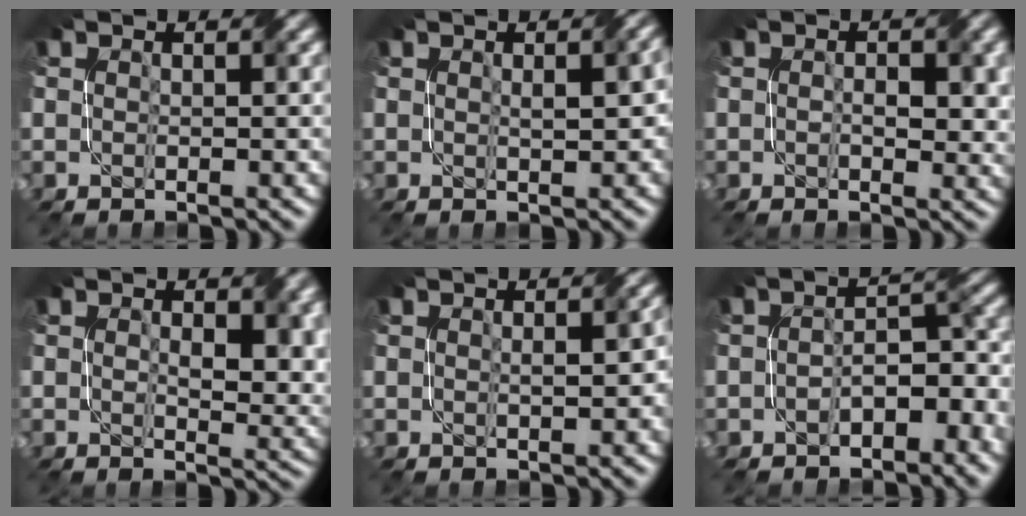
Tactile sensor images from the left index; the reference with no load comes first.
{"total": 2.3, "force": [0.4, 0.8, 2.1], "torque": [-0.025, 0.007, 0.018]}
{"total": 2.7, "force": [0.2, 1.4, 2.2], "torque": [-0.032, 0.003, 0.010]}
{"total": 4.3, "force": [1.0, 2.2, 3.6], "torque": [-0.053, 0.000, 0.027]}
{"total": 1.6, "force": [0.0, 0.6, 1.5], "torque": [-0.023, 0.004, 0.012]}
{"total": 4.3, "force": [-1.8, 2.3, 3.2], "torque": [-0.040, 0.009, -0.028]}